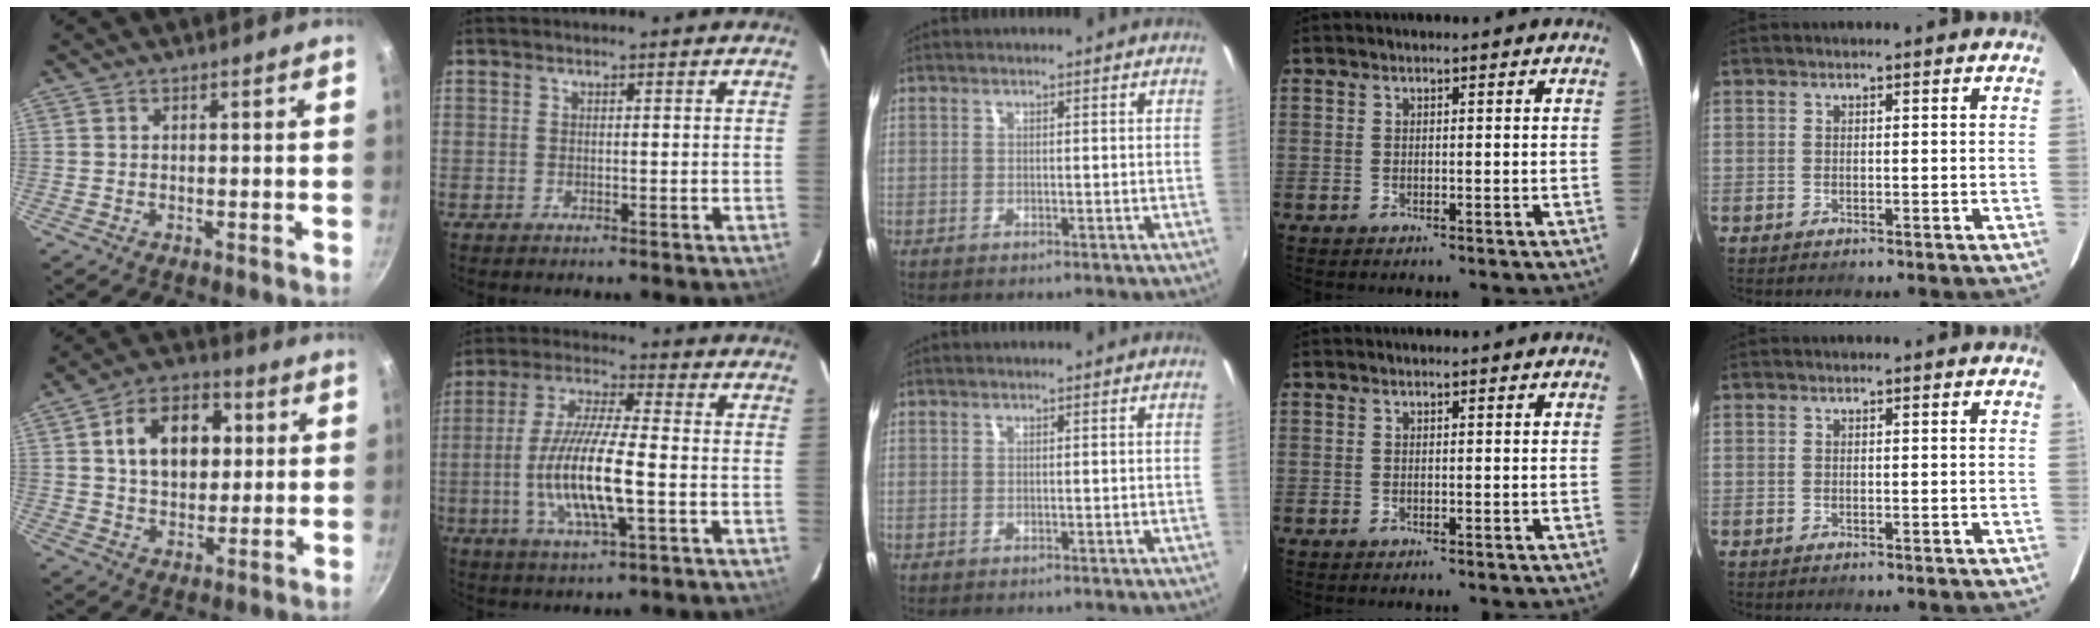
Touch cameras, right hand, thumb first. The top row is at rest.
{"thumb": {"total": 14.4, "force": [3.4, 9.9, 9.9], "torque": [-0.128, 0.012, 0.046]}, "index": {"total": 14.5, "force": [-3.3, 2.9, 13.8], "torque": [-0.276, -0.007, -0.062]}}